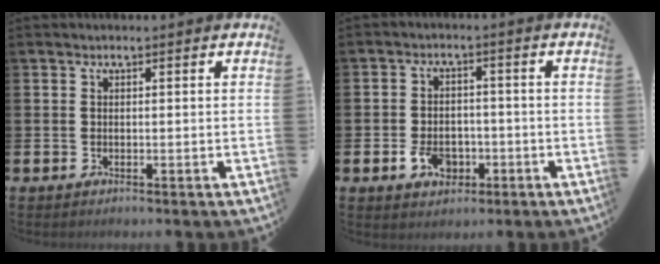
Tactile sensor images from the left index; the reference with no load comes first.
{"total": 4.4, "force": [-2.0, 3.1, 2.5], "torque": [-0.044, 0.003, -0.041]}